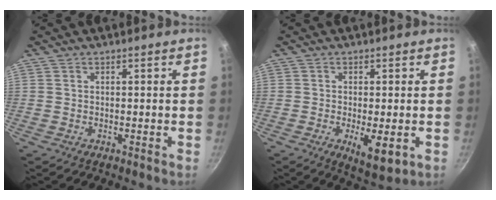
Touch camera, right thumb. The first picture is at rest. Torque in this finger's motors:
{"motor_torque": [0.28, 1.11, -0.06, 0.04, 0.16]}